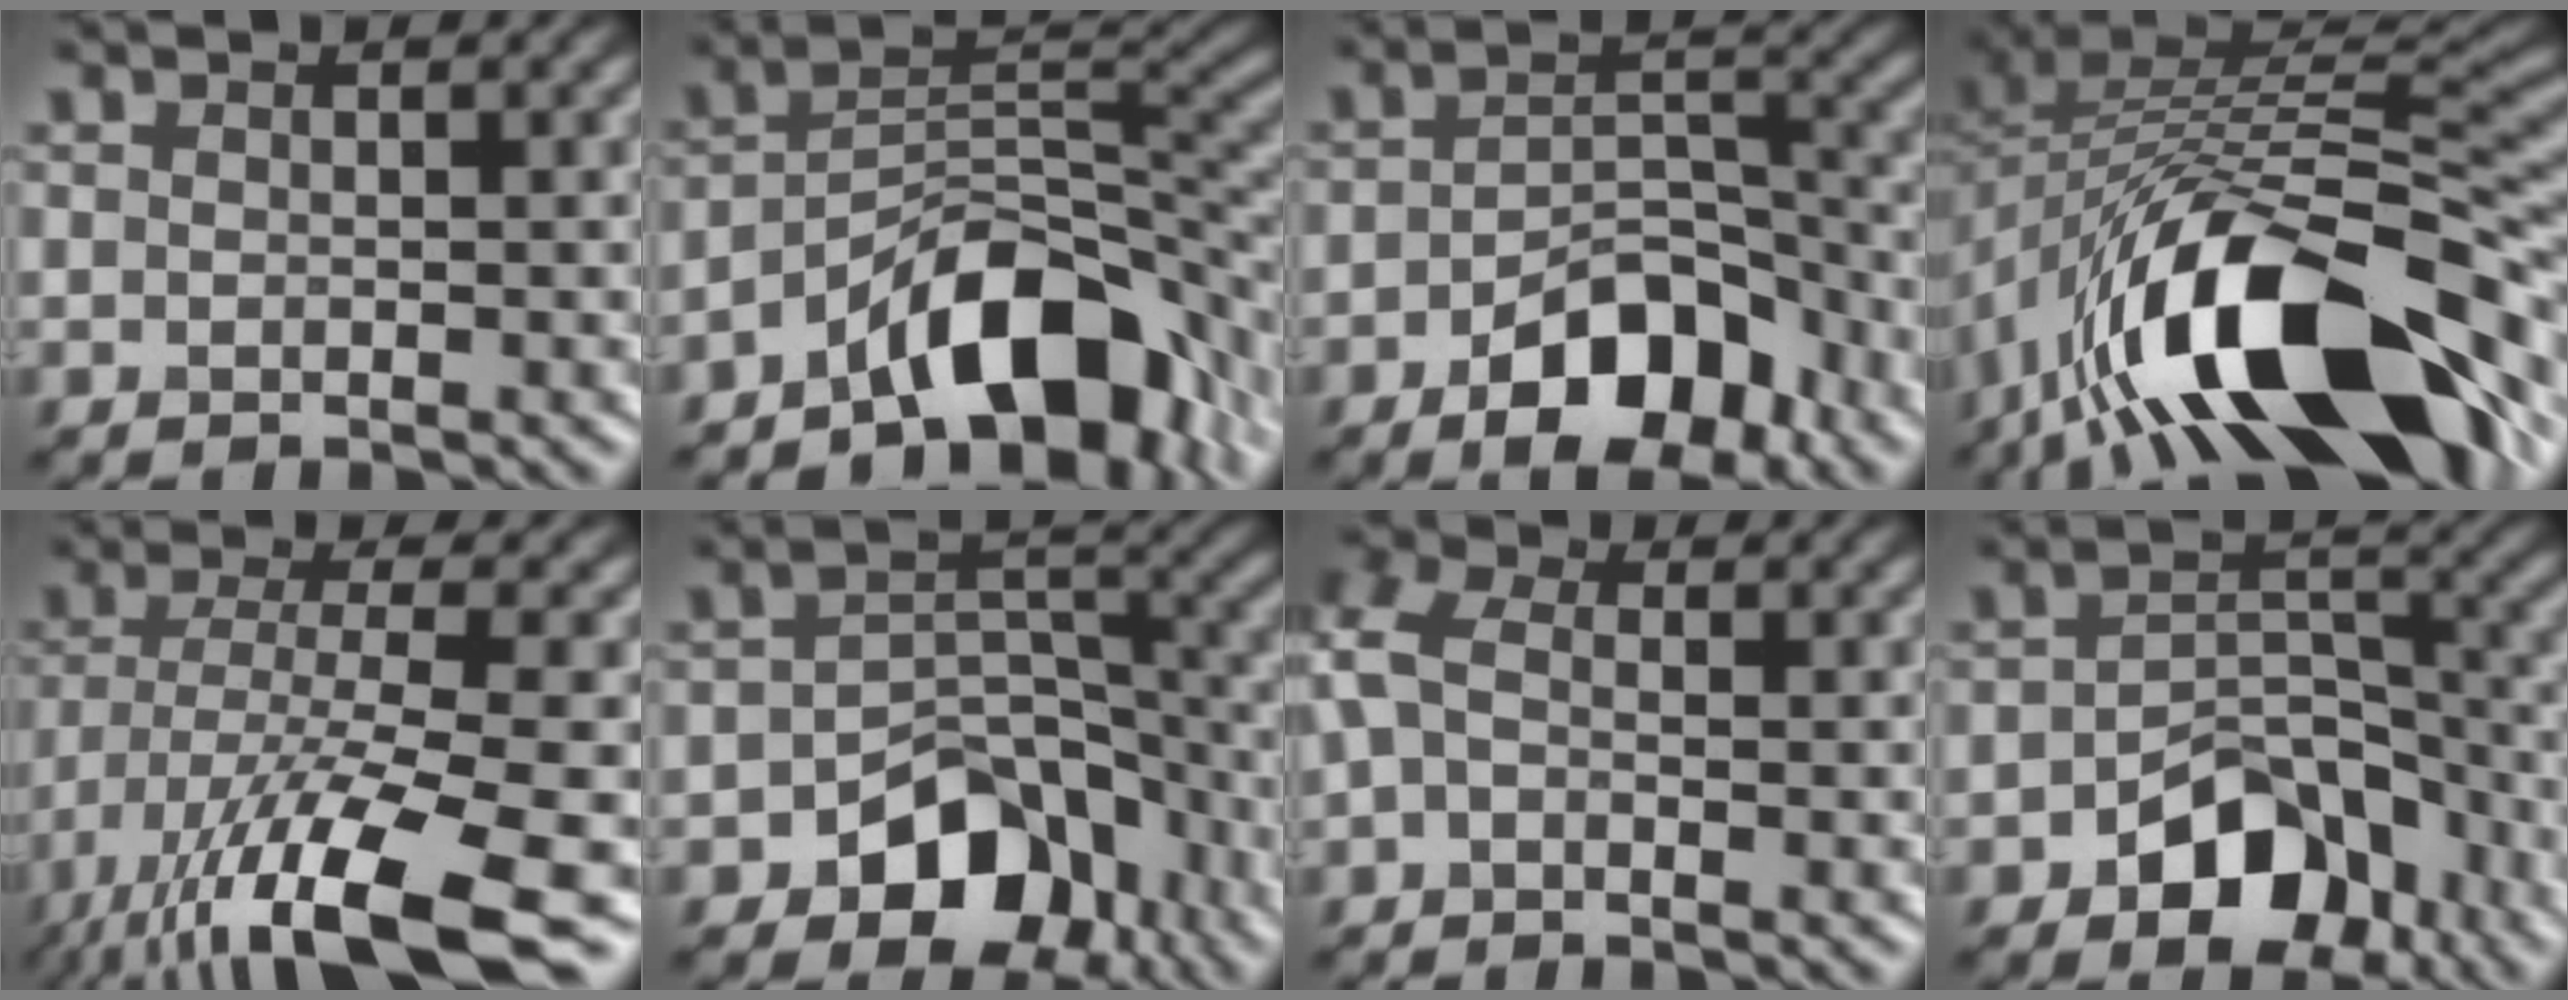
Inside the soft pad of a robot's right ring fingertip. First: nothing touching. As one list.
[{"total": 10.1, "force": [-6.3, 4.1, 6.8], "torque": [-0.087, 0.010, -0.113]}, {"total": 7.5, "force": [-4.1, 3.9, 4.9], "torque": [-0.072, -0.001, -0.066]}, {"total": 16.9, "force": [-7.6, 7.9, 12.8], "torque": [-0.218, 0.009, -0.131]}, {"total": 13.7, "force": [-7.9, 3.3, 10.8], "torque": [-0.204, -0.023, -0.134]}, {"total": 8.6, "force": [-4.9, 5.5, 4.5], "torque": [-0.050, -0.007, -0.083]}, {"total": 4.2, "force": [0.1, 3.0, 2.9], "torque": [-0.081, 0.010, -0.013]}, {"total": 7.4, "force": [-4.2, 4.6, 4.1], "torque": [-0.049, -0.005, -0.072]}]